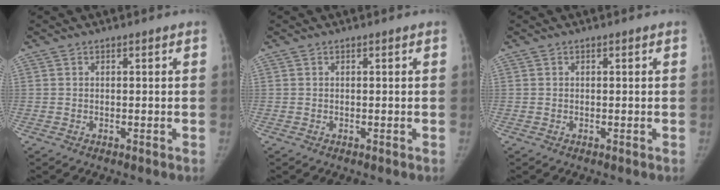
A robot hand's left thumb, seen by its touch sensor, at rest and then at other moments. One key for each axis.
{"total": 0.0}
{"total": 0.0}